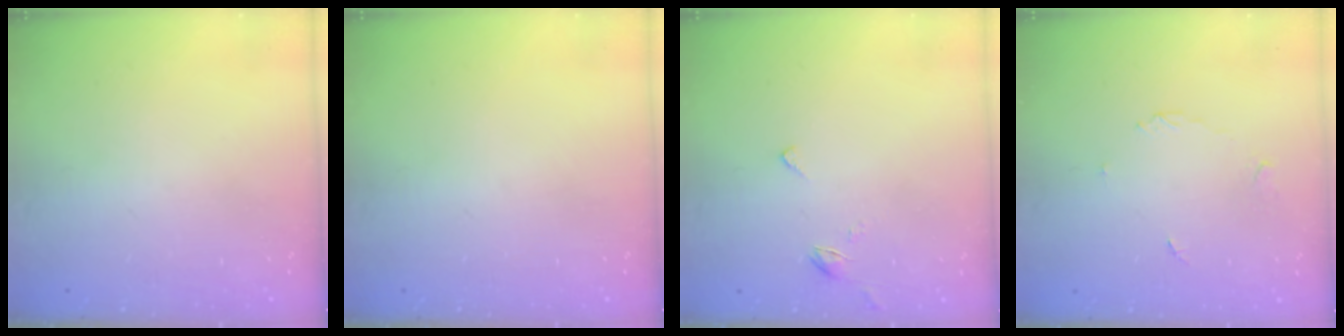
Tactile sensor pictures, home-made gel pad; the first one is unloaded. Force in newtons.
{"total": 0.0}
{"total": 3.1, "press": 3.1, "slide": 0.4}
{"total": 2.7, "press": 2.7, "slide": 0.4}